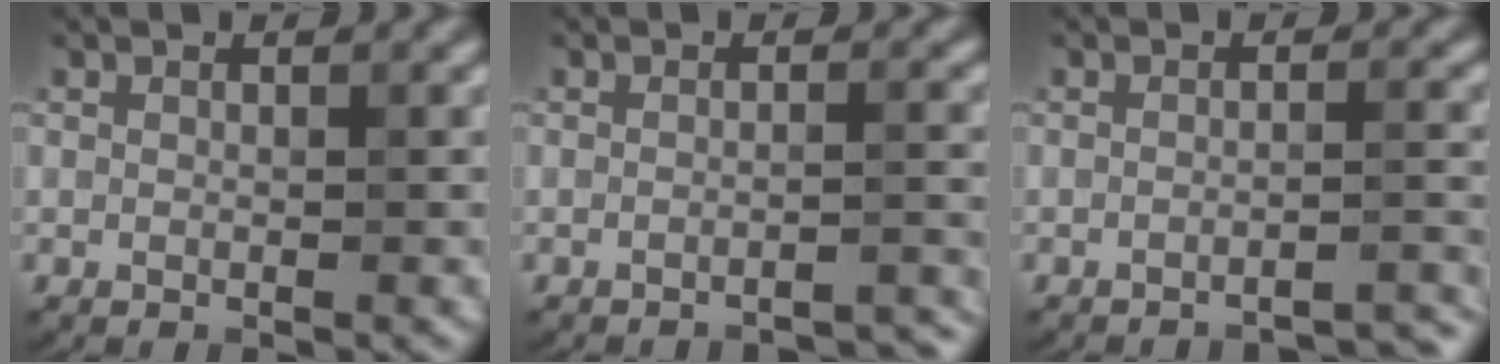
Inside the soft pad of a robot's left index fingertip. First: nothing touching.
{"total": 3.4, "force": [-3.1, 0.4, 1.3], "torque": [-0.006, 0.011, -0.042]}
{"total": 4.0, "force": [-3.7, 0.5, 1.4], "torque": [-0.007, 0.017, -0.050]}